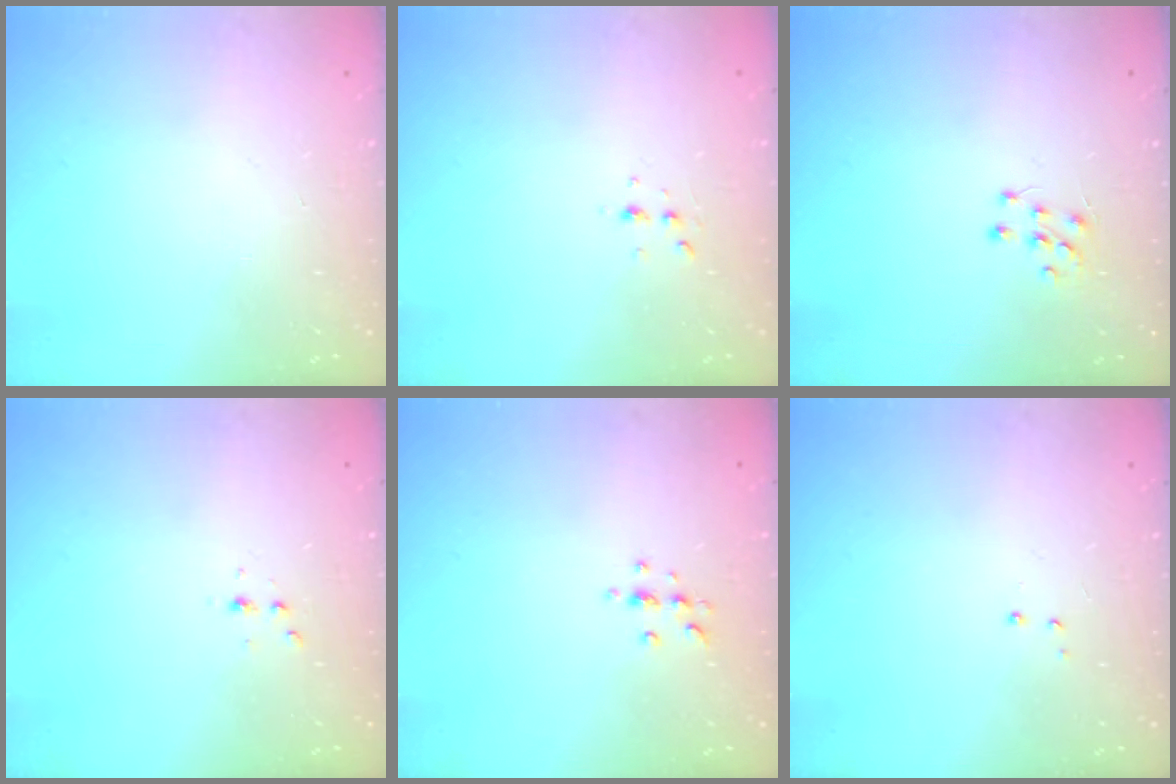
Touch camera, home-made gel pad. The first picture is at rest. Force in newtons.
{"total": 3.1, "press": 3.0, "slide": 0.9}
{"total": 5.5, "press": 5.5, "slide": 0.6}
{"total": 2.3, "press": 2.3, "slide": 0.3}
{"total": 3.9, "press": 3.8, "slide": 0.5}
{"total": 2.9, "press": 2.8, "slide": 0.6}